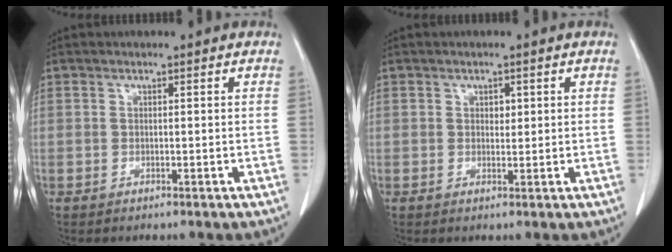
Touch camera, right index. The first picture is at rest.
{"total": 1.2, "force": [0.4, 0.8, 0.8], "torque": [-0.008, -0.002, 0.006]}